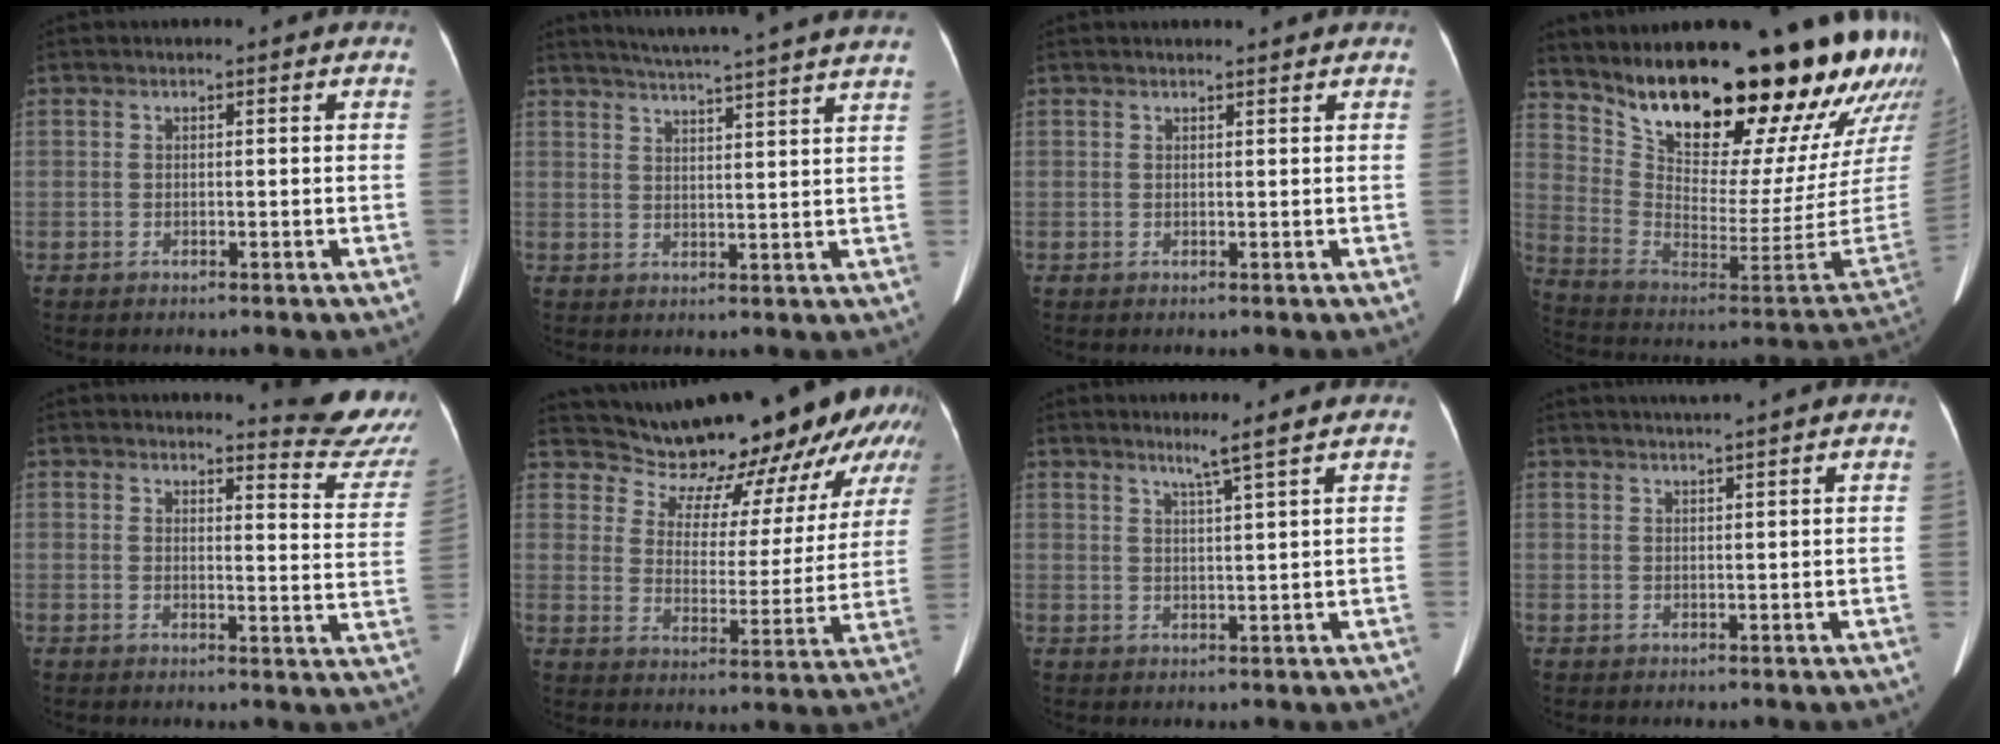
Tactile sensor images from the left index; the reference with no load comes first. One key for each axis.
{"total": 18.7, "fx": 16.8, "fy": -1.2, "fz": 8.1, "tx": -0.134, "ty": -0.033, "tz": 0.210}
{"total": 3.6, "fx": 3.4, "fy": 0.2, "fz": 1.0, "tx": -0.011, "ty": 0.002, "tz": 0.038}
{"total": 29.4, "fx": 22.4, "fy": 4.7, "fz": 18.5, "tx": -0.303, "ty": -0.111, "tz": 0.324}
{"total": 10.8, "fx": 10.6, "fy": 0.2, "fz": 2.0, "tx": -0.006, "ty": -0.100, "tz": 0.095}
{"total": 20.9, "fx": 19.1, "fy": 5.3, "fz": 6.7, "tx": -0.091, "ty": -0.056, "tz": 0.238}
{"total": 3.2, "fx": 2.2, "fy": -1.4, "fz": 1.8, "tx": -0.034, "ty": -0.025, "tz": 0.040}
{"total": 5.2, "fx": 4.6, "fy": -1.1, "fz": 2.3, "tx": -0.032, "ty": 0.008, "tz": 0.063}